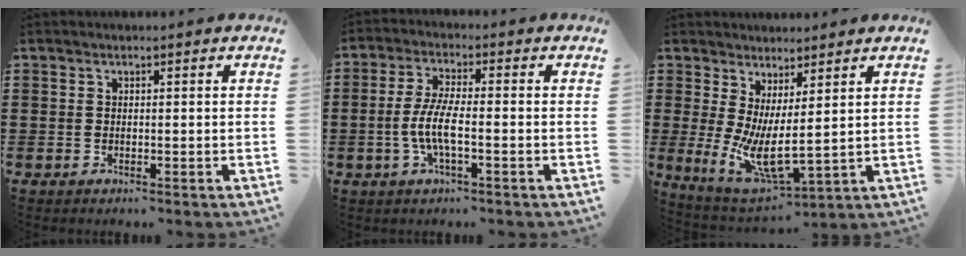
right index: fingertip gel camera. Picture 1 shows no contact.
{"total": 6.0, "force": [-1.7, 1.3, 5.6], "torque": [-0.133, -0.011, -0.042]}
{"total": 6.7, "force": [0.8, 1.9, 6.4], "torque": [-0.134, -0.038, 0.019]}